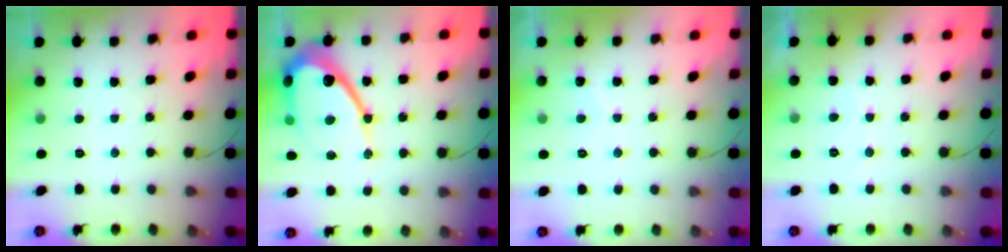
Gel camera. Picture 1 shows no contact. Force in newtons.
{"total": 15.8, "press": 15.7, "slide": 1.4}
{"total": 1.6, "press": 1.6, "slide": 0.1}
{"total": 2.8, "press": 2.8, "slide": 0.2}